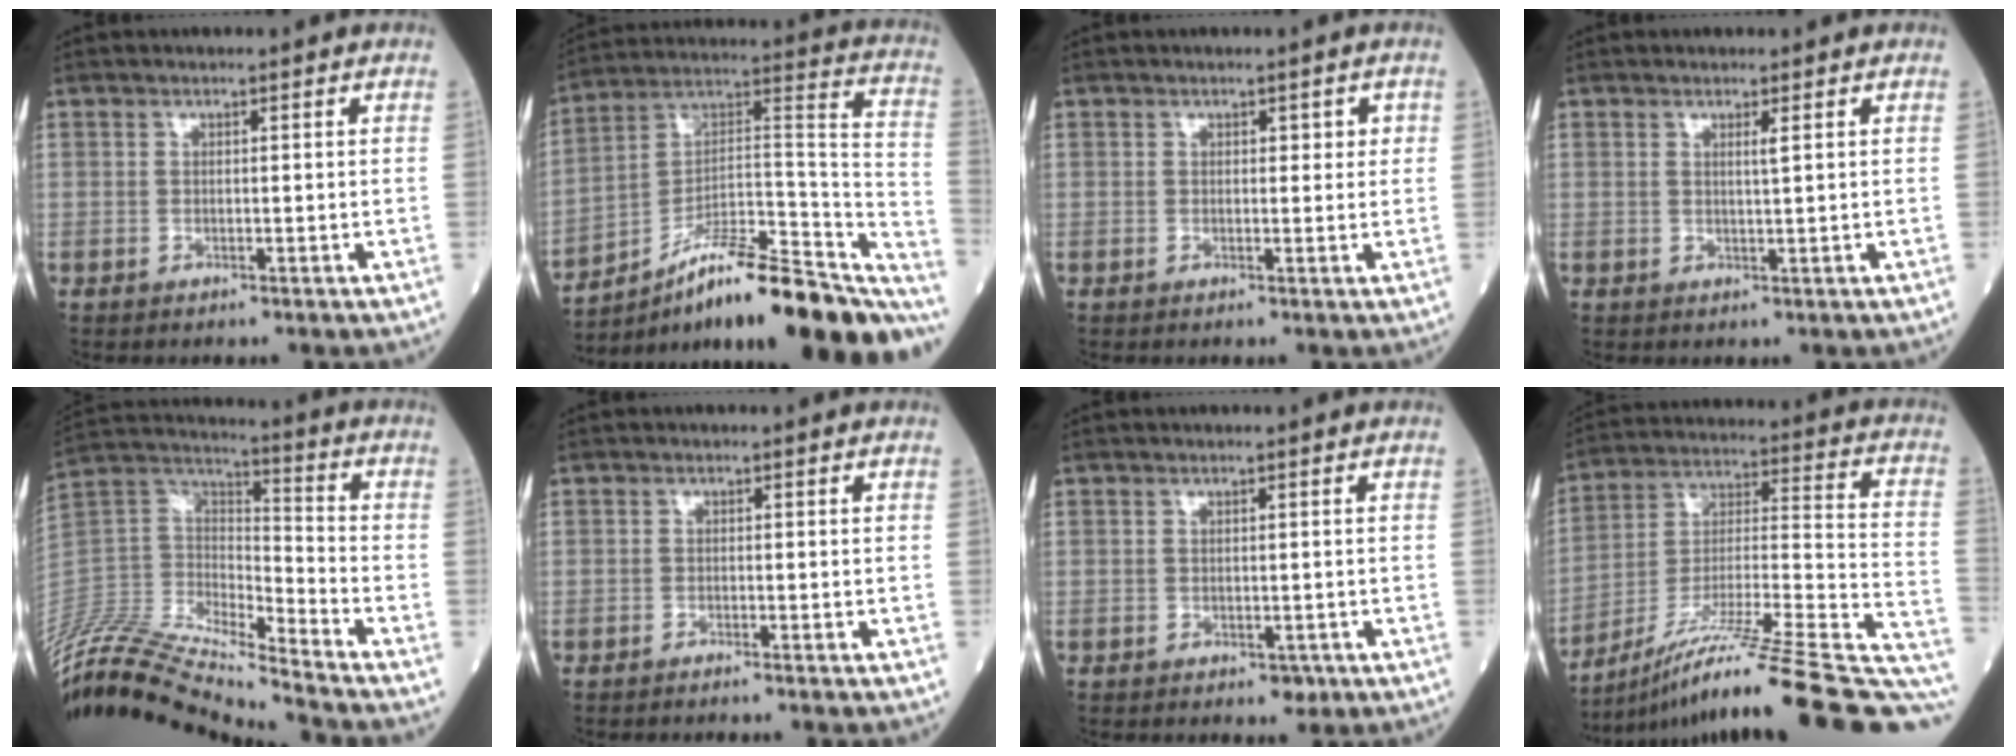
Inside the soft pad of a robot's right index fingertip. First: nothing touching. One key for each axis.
{"total": 28.4, "fx": -21.6, "fy": 4.8, "fz": 17.7, "tx": -0.184, "ty": 0.028, "tz": -0.327}
{"total": 1.8, "fx": 0.6, "fy": 1.1, "fz": 1.3, "tx": -0.011, "ty": 0.006, "tz": 0.007}
{"total": 1.2, "fx": 0.5, "fy": -0.3, "fz": 1.1, "tx": -0.022, "ty": -0.004, "tz": 0.009}
{"total": 20.6, "fx": -19.7, "fy": 0.5, "fz": 6.3, "tx": -0.129, "ty": 0.024, "tz": -0.358}
{"total": 2.0, "fx": -1.7, "fy": -0.3, "fz": 0.9, "tx": -0.012, "ty": 0.002, "tz": -0.022}
{"total": 1.2, "fx": -0.5, "fy": 0.8, "fz": 0.7, "tx": -0.008, "ty": 0.000, "tz": -0.002}
{"total": 28.4, "fx": -22.4, "fy": 0.7, "fz": 17.4, "tx": -0.199, "ty": -0.008, "tz": -0.351}